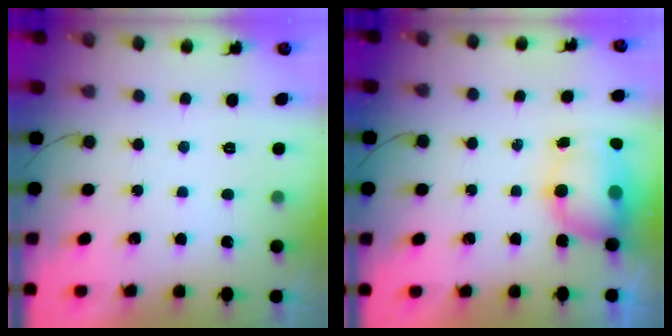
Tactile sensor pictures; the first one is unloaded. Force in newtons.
{"total": 11.3, "press": 8.5, "slide": 7.5}